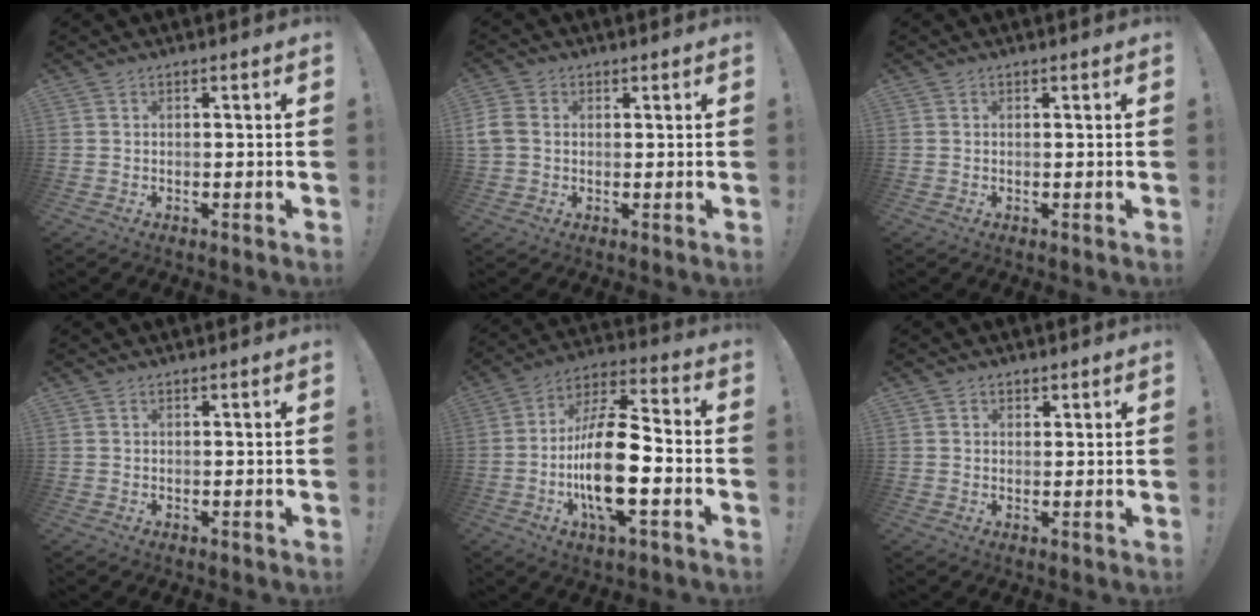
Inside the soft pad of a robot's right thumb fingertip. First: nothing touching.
{"total": 5.7, "force": [0.7, 4.6, 3.2], "torque": [-0.081, 0.004, 0.014]}
{"total": 0.0}
{"total": 0.0}
{"total": 20.4, "force": [-4.5, 7.8, 18.3], "torque": [-0.345, 0.017, -0.075]}
{"total": 1.7, "force": [1.2, 1.3, 0.2], "torque": [0.011, -0.007, 0.020]}